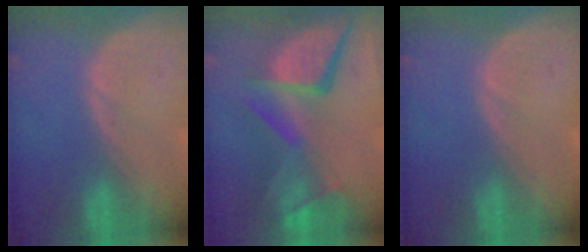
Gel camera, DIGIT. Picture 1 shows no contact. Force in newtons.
{"total": 13.5, "press": 11.0, "slide": 7.8}
{"total": 0.0}